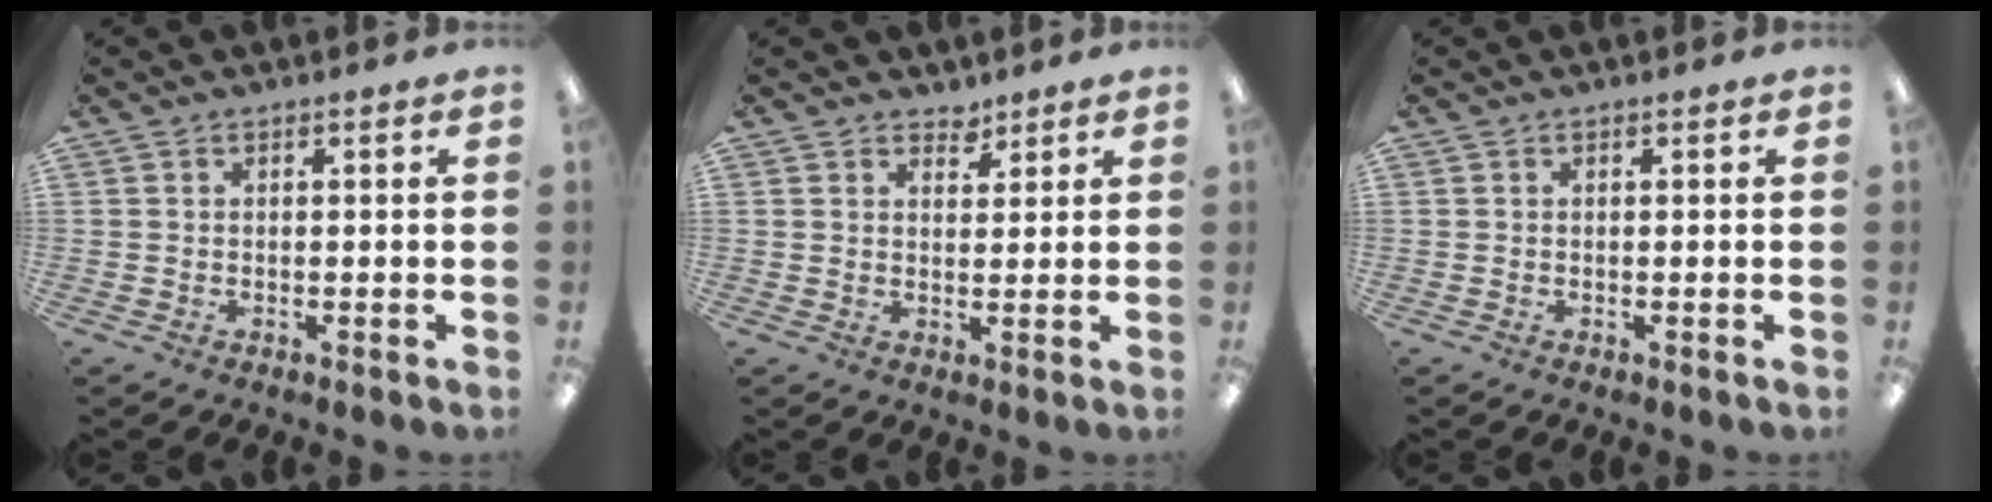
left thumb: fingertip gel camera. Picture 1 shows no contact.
{"total": 3.2, "force": [2.7, 1.7, 0.4], "torque": [0.010, -0.020, 0.047]}
{"total": 0.0}